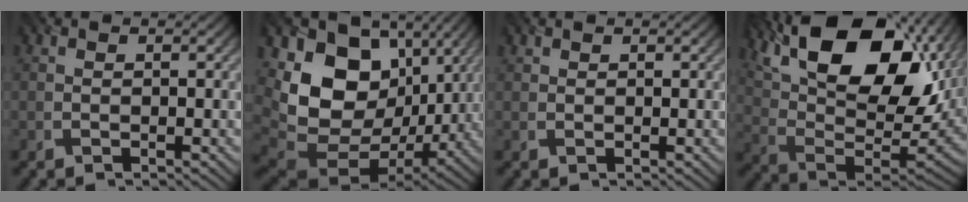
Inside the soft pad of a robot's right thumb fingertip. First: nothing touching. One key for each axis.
{"total": 16.2, "fx": 3.0, "fy": 12.2, "fz": 10.2, "tx": -0.219, "ty": -0.014, "tz": 0.072}
{"total": 0.5, "fx": 0.5, "fy": 0.2, "fz": -0.1, "tx": 0.004, "ty": 0.000, "tz": 0.012}
{"total": 19.5, "fx": 9.5, "fy": 9.5, "fz": 14.2, "tx": -0.258, "ty": 0.026, "tz": 0.156}